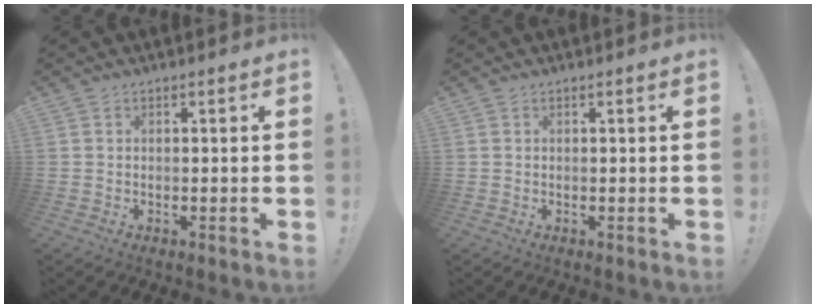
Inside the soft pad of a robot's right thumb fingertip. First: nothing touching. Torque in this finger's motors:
{"motor_torque": [0.01, 0.08, -0.74, 0.09, -0.33]}